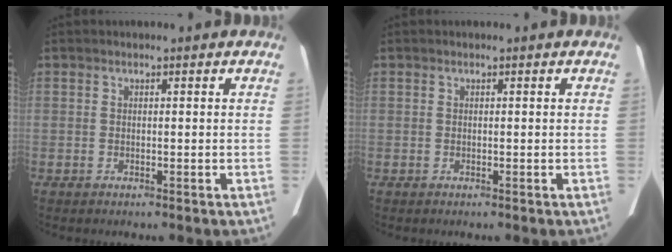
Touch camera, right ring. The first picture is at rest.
{"total": 0.0}